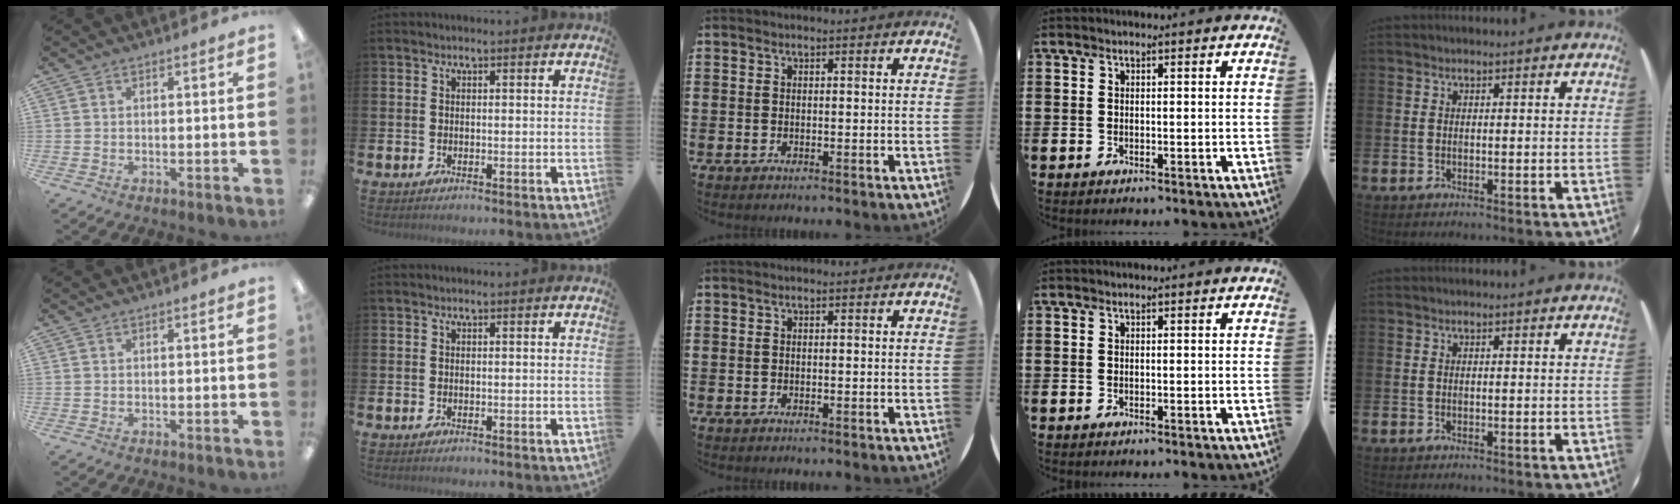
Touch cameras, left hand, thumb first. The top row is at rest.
{}